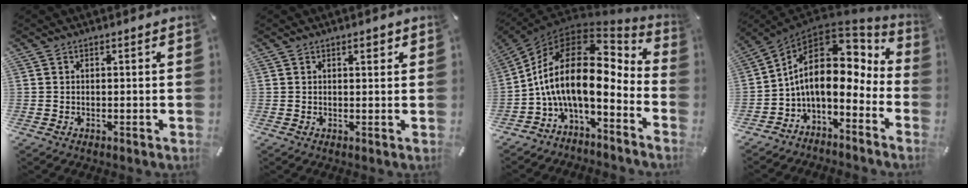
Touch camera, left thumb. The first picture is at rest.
{"total": 1.8, "force": [0.9, 0.8, 1.3], "torque": [-0.020, 0.000, 0.013]}
{"total": 20.2, "force": [0.4, 9.9, 17.7], "torque": [-0.365, -0.032, 0.005]}
{"total": 14.4, "force": [2.3, 8.5, 11.3], "torque": [-0.211, -0.031, 0.041]}